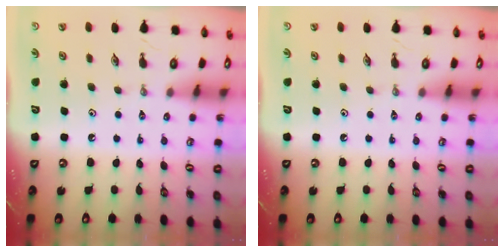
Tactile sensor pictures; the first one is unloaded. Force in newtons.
{"total": 0.0}